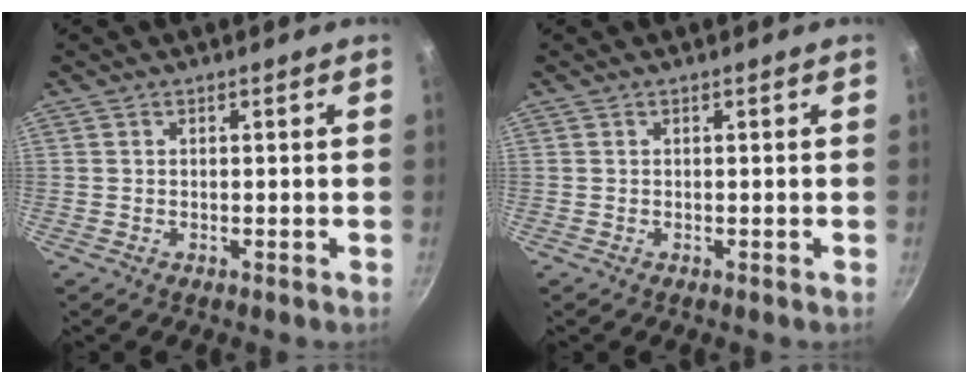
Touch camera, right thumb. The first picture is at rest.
{"total": 0.0}